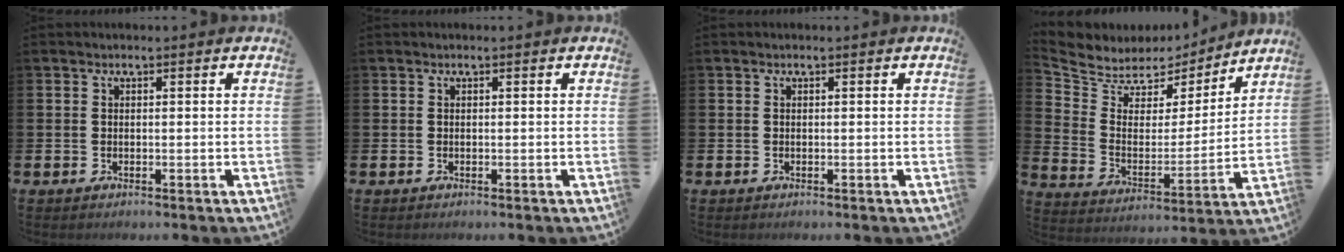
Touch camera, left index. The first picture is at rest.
{"total": 0.0}
{"total": 0.0}
{"total": 6.1, "force": [5.4, 2.7, -0.4], "torque": [-0.038, -0.047, 0.093]}